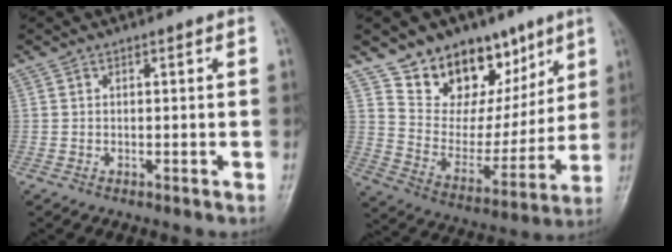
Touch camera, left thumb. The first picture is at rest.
{"total": 18.6, "force": [11.7, 11.7, 8.4], "torque": [-0.062, -0.058, 0.205]}